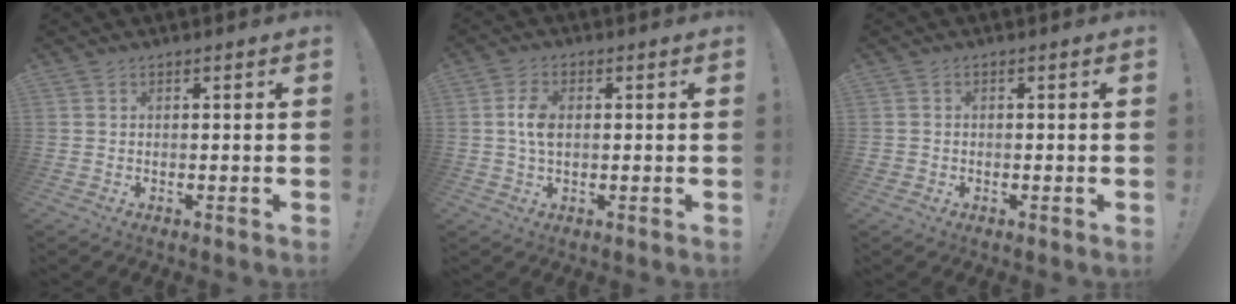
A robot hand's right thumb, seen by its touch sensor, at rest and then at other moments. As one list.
[{"total": 5.5, "force": [0.4, 3.4, 4.3], "torque": [-0.078, 0.006, 0.006]}, {"total": 1.6, "force": [-0.7, 1.3, 0.6], "torque": [-0.016, 0.007, -0.012]}]